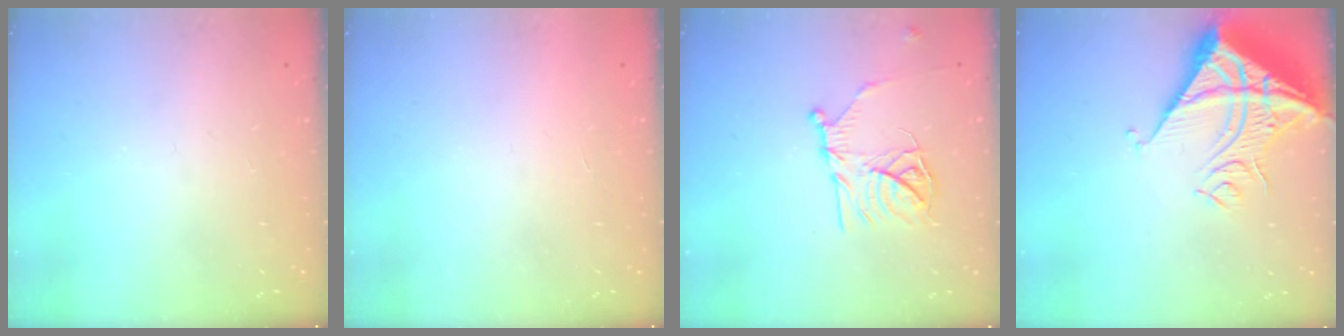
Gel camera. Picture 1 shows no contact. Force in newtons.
{"total": 1.7, "press": 1.7, "slide": 0.1}
{"total": 13.2, "press": 13.2, "slide": 0.8}
{"total": 14.2, "press": 14.1, "slide": 1.9}